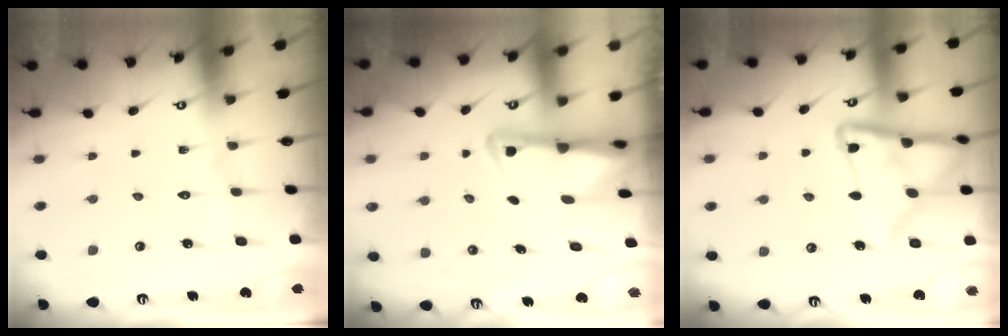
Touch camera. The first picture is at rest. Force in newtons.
{"total": 3.6, "press": 3.5, "slide": 0.7}
{"total": 16.3, "press": 16.2, "slide": 1.5}